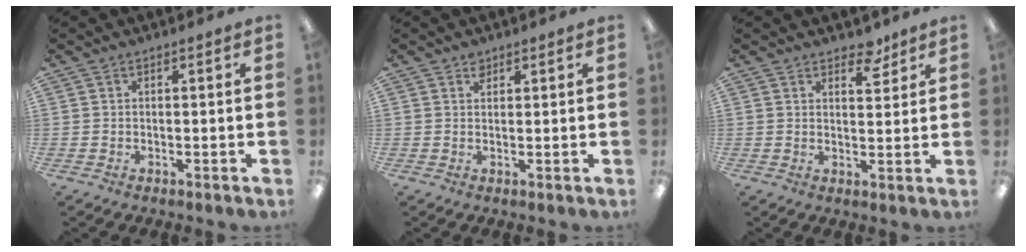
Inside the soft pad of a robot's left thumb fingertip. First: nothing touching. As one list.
[{"total": 1.6, "force": [1.3, 0.8, 0.6], "torque": [-0.005, -0.005, 0.022]}, {"total": 5.1, "force": [4.1, 2.3, 1.9], "torque": [-0.006, -0.027, 0.069]}]